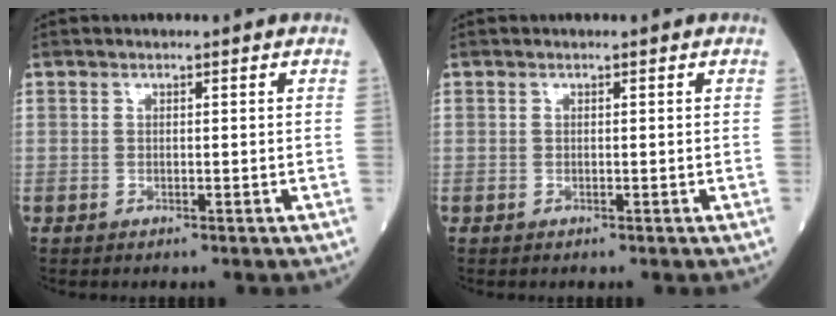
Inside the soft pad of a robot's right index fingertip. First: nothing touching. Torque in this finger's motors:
{"motor_torque": [0.00, 0.00, 0.00, 0.00]}